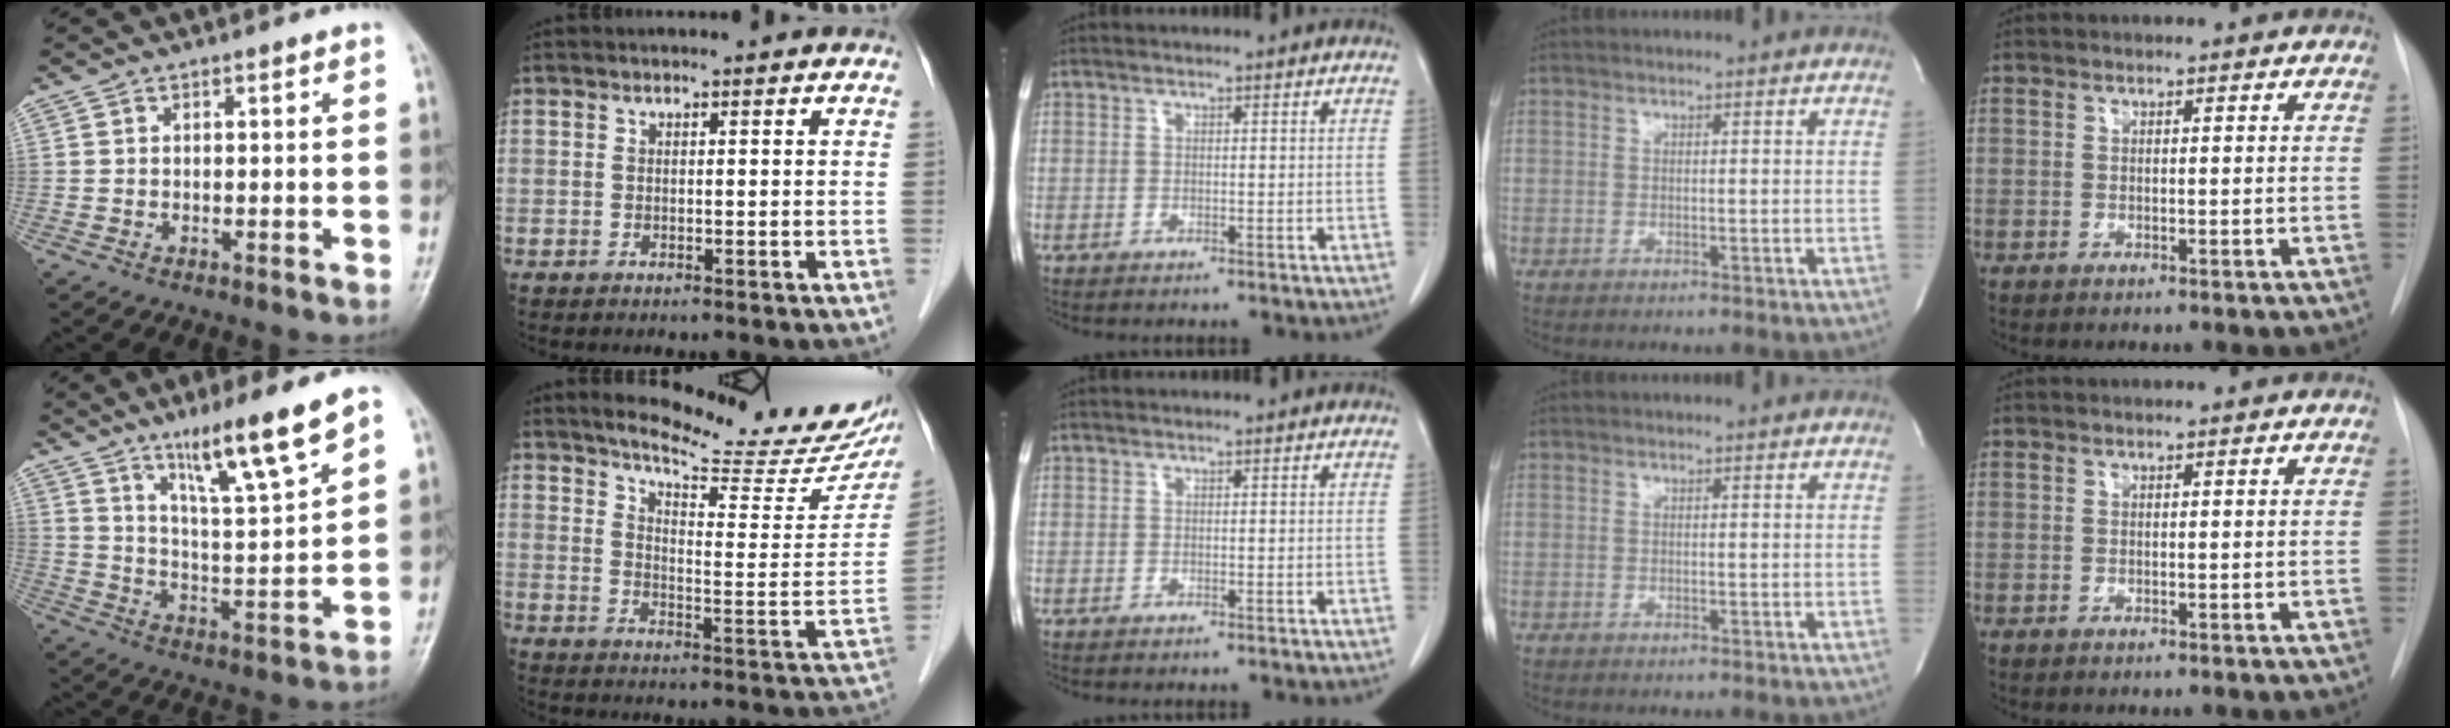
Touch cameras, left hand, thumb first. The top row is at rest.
{"thumb": {"total": 14.6, "force": [9.2, 1.2, 11.2], "torque": [-0.184, -0.051, 0.163]}, "index": {"total": 19.7, "force": [17.3, 2.5, 9.1], "torque": [-0.121, -0.057, 0.214]}}